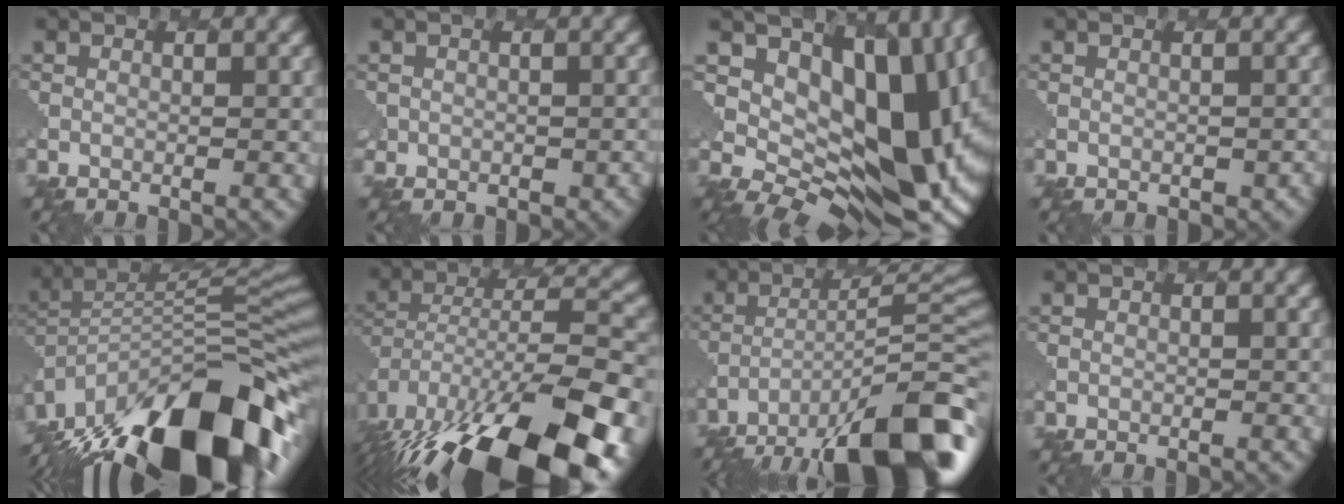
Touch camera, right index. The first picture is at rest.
{"total": 2.4, "force": [-1.0, 2.2, -0.1], "torque": [0.005, 0.005, -0.019]}
{"total": 15.7, "force": [2.8, 9.8, 12.0], "torque": [-0.173, 0.007, 0.048]}
{"total": 2.0, "force": [-1.2, 1.4, 0.8], "torque": [-0.009, 0.002, -0.007]}
{"total": 16.7, "force": [-10.5, 6.5, 11.3], "torque": [-0.202, 0.019, -0.189]}
{"total": 17.6, "force": [-10.9, 6.9, 11.9], "torque": [-0.217, -0.035, -0.162]}
{"total": 15.0, "force": [-10.6, 4.1, 9.8], "torque": [-0.157, -0.003, -0.161]}
{"total": 0.0}